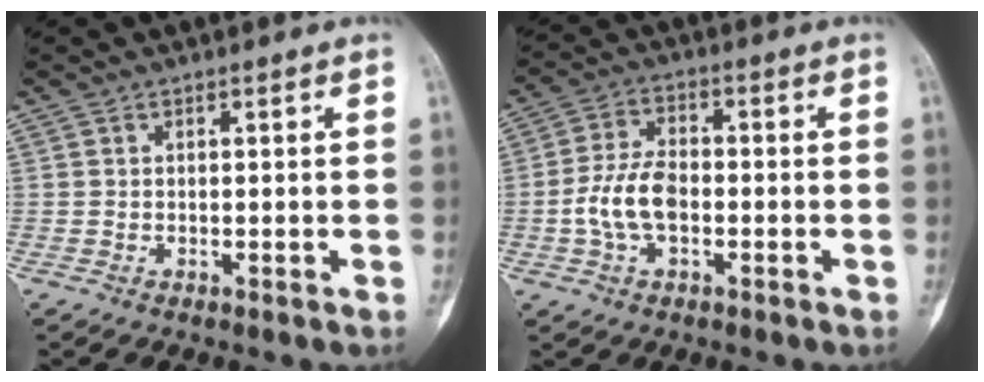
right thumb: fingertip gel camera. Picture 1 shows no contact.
{"total": 8.5, "force": [-1.7, 4.9, 6.8], "torque": [-0.138, 0.021, -0.035]}